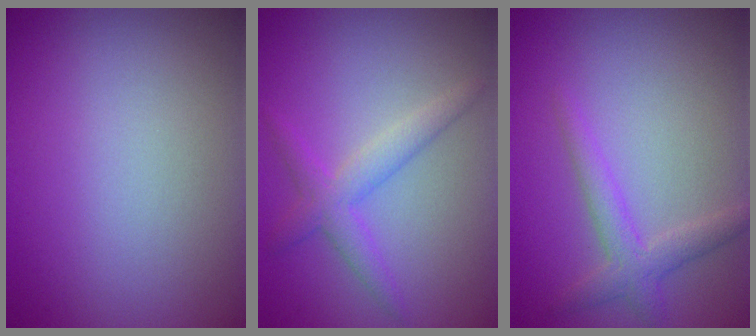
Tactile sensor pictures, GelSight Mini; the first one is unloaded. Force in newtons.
{"total": 2.9, "press": 2.9, "slide": 0.1}
{"total": 2.4, "press": 2.4, "slide": 0.1}